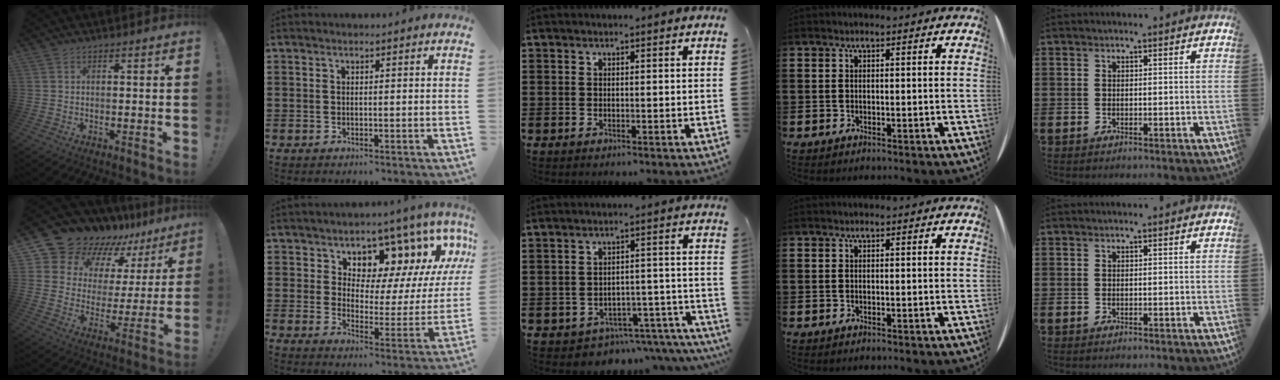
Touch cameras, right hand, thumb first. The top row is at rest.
{"thumb": {"total": 16.8, "force": [14.7, 7.7, 2.7], "torque": [-0.064, -0.123, 0.285]}, "index": {"total": 7.1, "force": [6.0, 3.5, 1.5], "torque": [-0.049, -0.061, 0.101]}, "middle": {"total": 3.7, "force": [-3.6, 0.9, 0.3], "torque": [-0.015, 0.008, -0.078]}}